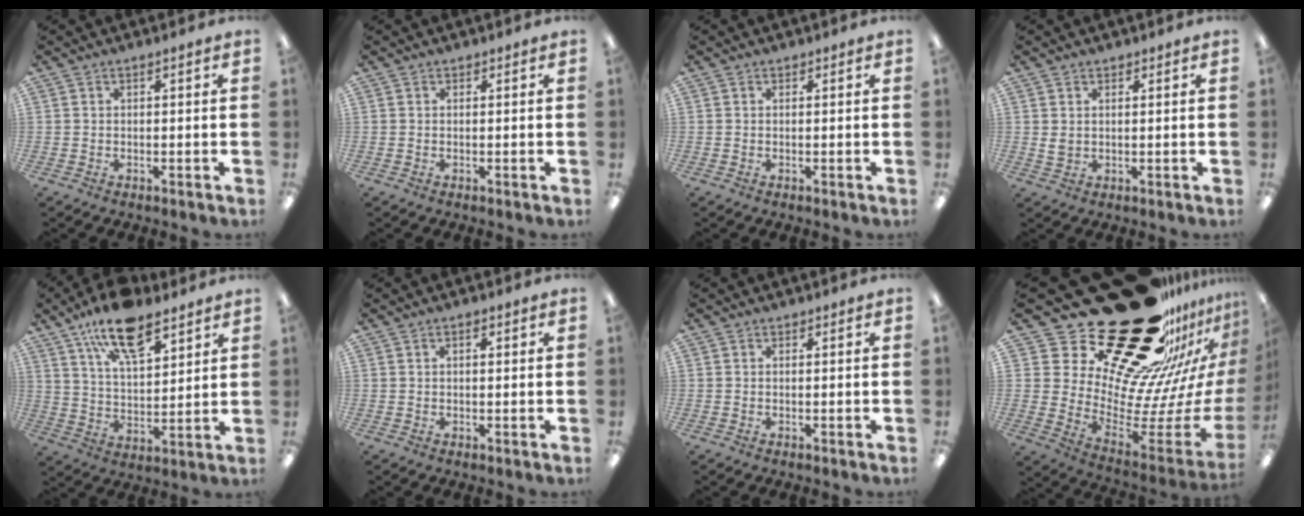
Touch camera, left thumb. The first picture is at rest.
{"total": 0.0}
{"total": 0.0}
{"total": 2.2, "force": [1.1, 1.8, 0.8], "torque": [-0.009, -0.001, 0.018]}
{"total": 15.7, "force": [10.5, 6.7, 9.6], "torque": [-0.158, -0.046, 0.181]}
{"total": 1.1, "force": [0.4, 0.6, 0.8], "torque": [-0.008, 0.000, 0.005]}
{"total": 0.0}
{"total": 38.8, "force": [26.6, 17.1, 22.4], "torque": [-0.296, -0.227, 0.522]}